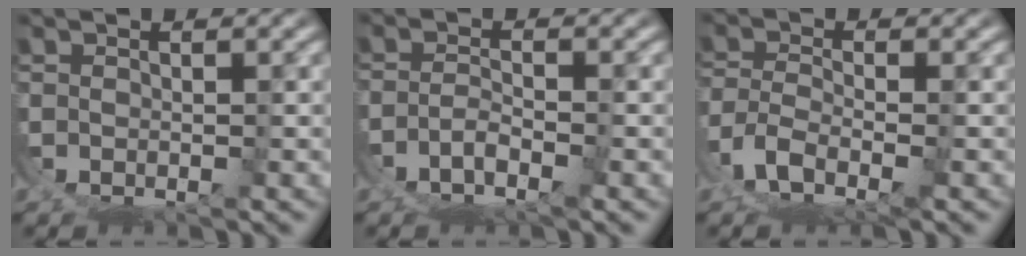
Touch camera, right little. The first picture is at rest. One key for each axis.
{"total": 2.8, "fx": -2.4, "fy": 0.0, "fz": 1.6, "tx": -0.018, "ty": -0.001, "tz": -0.041}
{"total": 3.9, "fx": -2.2, "fy": 0.7, "fz": 3.2, "tx": -0.067, "ty": -0.021, "tz": -0.029}